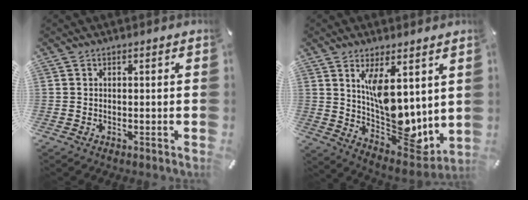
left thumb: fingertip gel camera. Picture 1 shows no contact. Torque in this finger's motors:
{"motor_torque": [2.45, 2.56, 1.08, 0.33, 0.50]}